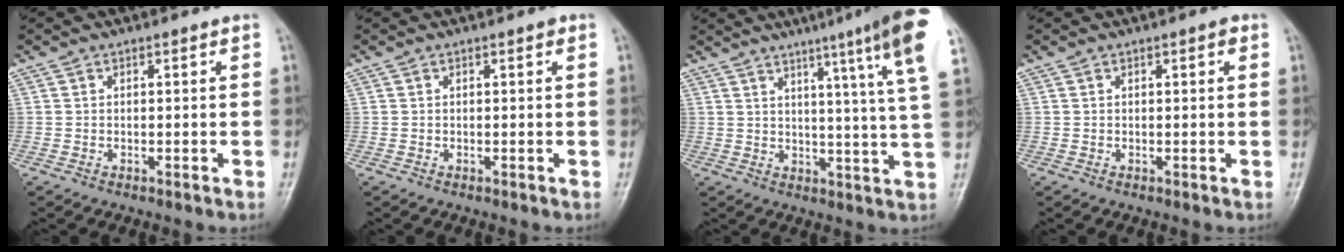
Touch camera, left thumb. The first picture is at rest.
{"total": 0.5, "force": [0.3, 0.2, 0.4], "torque": [-0.007, 0.000, 0.000]}
{"total": 16.2, "force": [9.8, -0.2, 12.9], "torque": [-0.166, -0.046, 0.107]}
{"total": 1.3, "force": [0.6, 0.5, 1.1], "torque": [-0.013, 0.001, 0.006]}